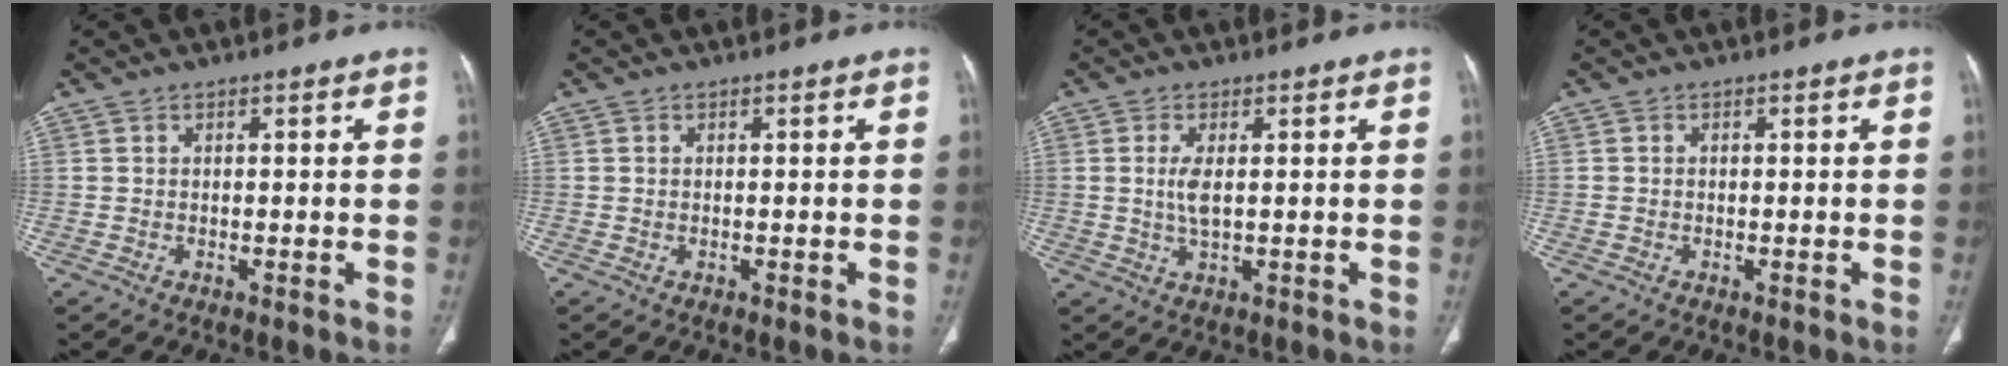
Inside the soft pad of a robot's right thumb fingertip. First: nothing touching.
{"total": 0.0}
{"total": 3.7, "force": [0.5, 1.3, 3.4], "torque": [-0.075, -0.006, 0.013]}
{"total": 0.0}